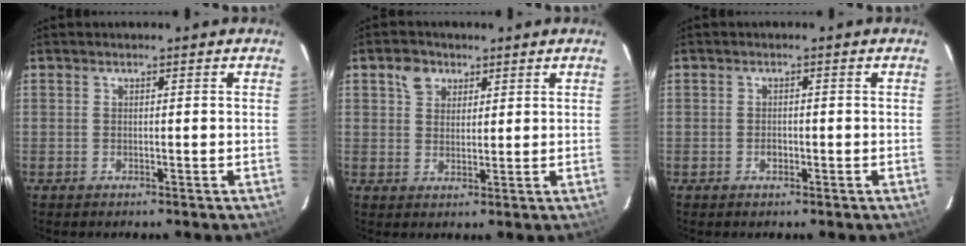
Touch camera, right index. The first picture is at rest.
{"total": 4.1, "force": [2.1, 3.2, 1.4], "torque": [-0.017, 0.015, 0.039]}
{"total": 1.3, "force": [-0.5, 0.9, 0.6], "torque": [-0.010, 0.002, -0.007]}